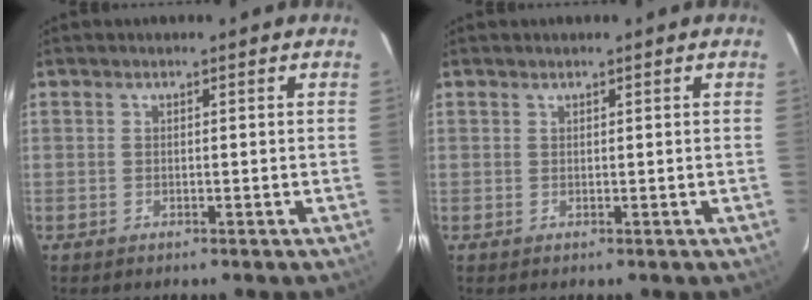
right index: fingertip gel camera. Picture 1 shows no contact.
{"total": 0.0}